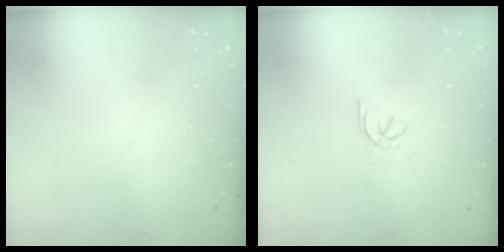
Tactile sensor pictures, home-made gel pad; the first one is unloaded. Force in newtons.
{"total": 1.7, "press": 1.6, "slide": 0.5}